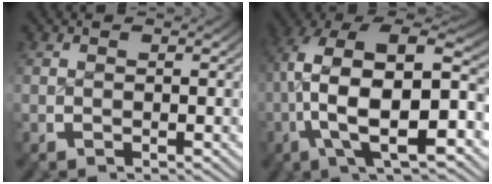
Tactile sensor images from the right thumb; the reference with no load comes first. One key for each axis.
{"total": 14.2, "fx": -0.7, "fy": 8.4, "fz": 11.4, "tx": -0.230, "ty": -0.051, "tz": 0.004}